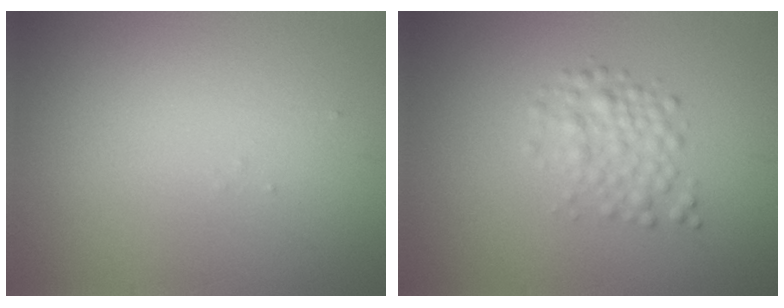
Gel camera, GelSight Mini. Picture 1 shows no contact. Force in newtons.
{"total": 2.5, "press": 2.5, "slide": 0.0}